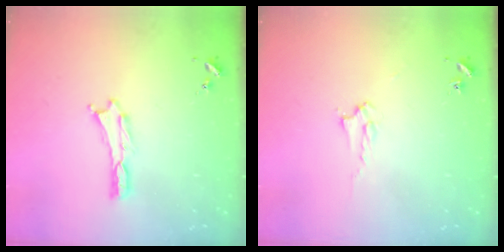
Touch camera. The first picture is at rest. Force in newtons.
{"total": 2.0, "press": 2.0, "slide": 0.2}